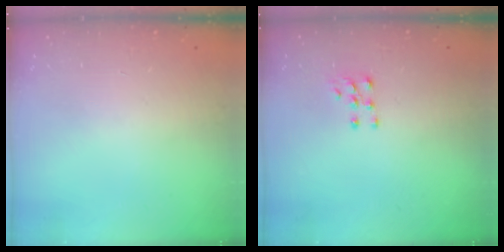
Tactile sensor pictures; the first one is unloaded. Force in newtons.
{"total": 5.0, "press": 5.0, "slide": 0.6}